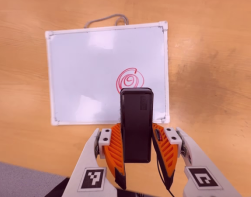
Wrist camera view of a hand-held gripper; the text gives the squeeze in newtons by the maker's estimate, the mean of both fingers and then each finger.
{"total": 3.3, "left": 1.8, "right": 4.7}